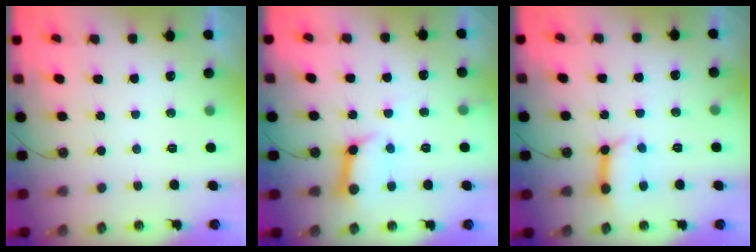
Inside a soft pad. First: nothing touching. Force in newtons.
{"total": 10.1, "press": 10.1, "slide": 1.2}
{"total": 10.4, "press": 10.3, "slide": 1.1}